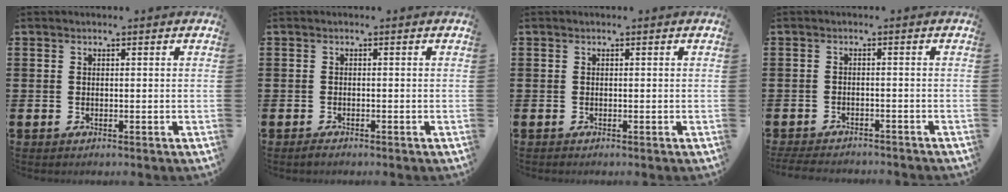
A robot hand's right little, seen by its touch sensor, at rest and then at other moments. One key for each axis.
{"total": 0.6, "fx": -0.5, "fy": 0.2, "fz": 0.3, "tx": -0.006, "ty": -0.003, "tz": -0.010}
{"total": 0.0}
{"total": 2.1, "fx": -2.1, "fy": 0.1, "fz": 0.3, "tx": -0.006, "ty": 0.003, "tz": -0.043}